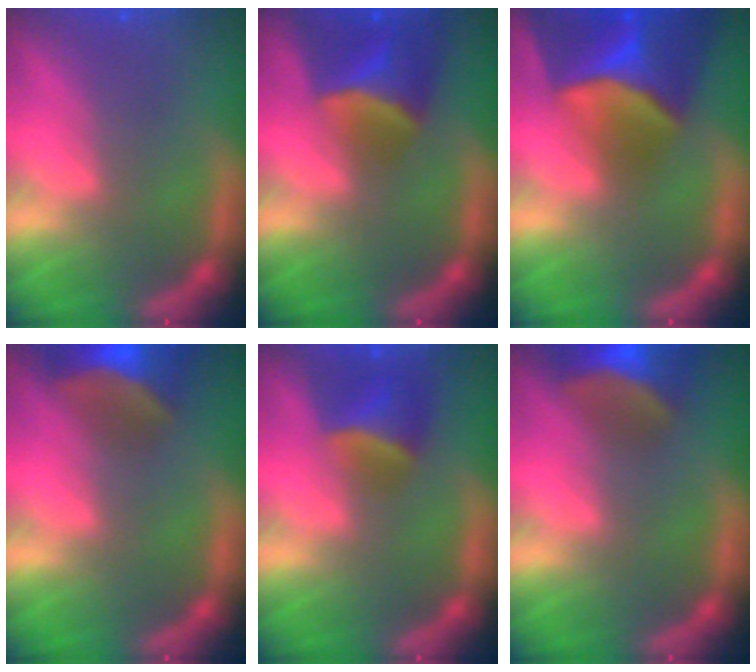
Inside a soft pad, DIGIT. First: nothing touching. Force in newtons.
{"total": 5.5}
{"total": 9.4}
{"total": 8.4}
{"total": 4.0}
{"total": 8.0}